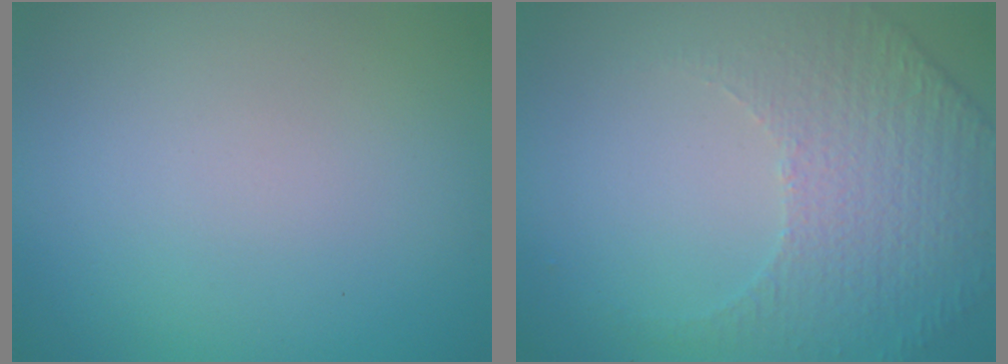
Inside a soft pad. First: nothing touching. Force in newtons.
{"total": 5.2, "press": 3.4, "slide": 4.0}